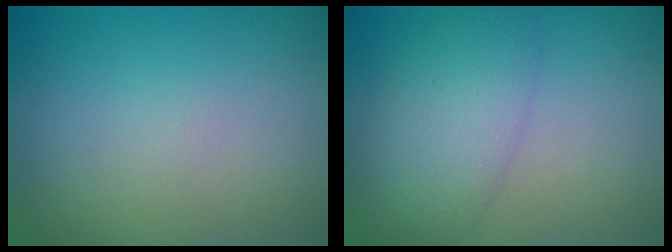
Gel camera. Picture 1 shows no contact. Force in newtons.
{"total": 5.2, "press": 5.1, "slide": 0.3}